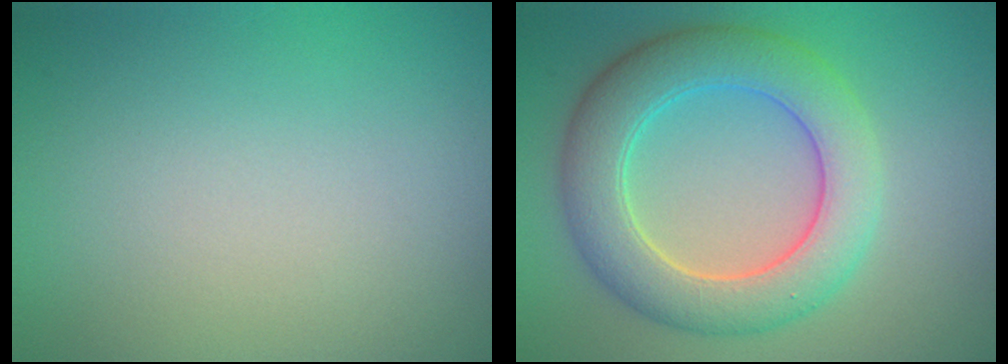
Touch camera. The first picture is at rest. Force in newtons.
{"total": 7.1, "press": 7.1, "slide": 0.1}